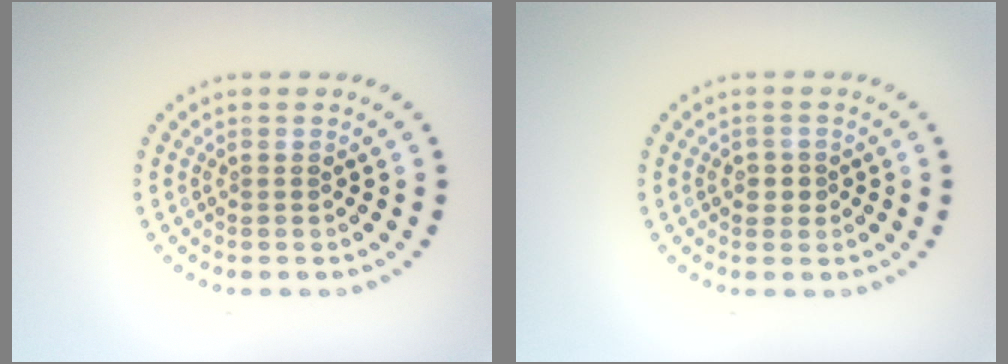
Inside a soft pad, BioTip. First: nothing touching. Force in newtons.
{"total": 1.3, "press": 1.3, "slide": 0.4}